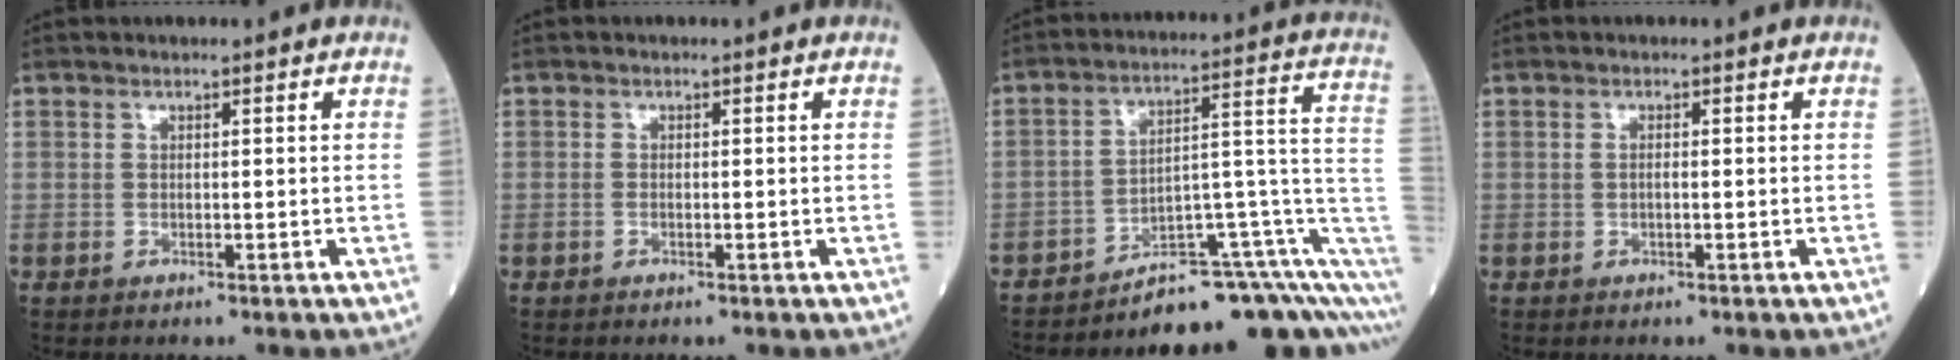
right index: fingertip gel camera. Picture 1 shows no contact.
{"total": 0.0}
{"total": 13.9, "force": [-10.3, 3.8, 8.6], "torque": [-0.063, 0.083, -0.137]}
{"total": 0.8, "force": [0.0, 0.1, 0.8], "torque": [-0.017, 0.000, -0.001]}